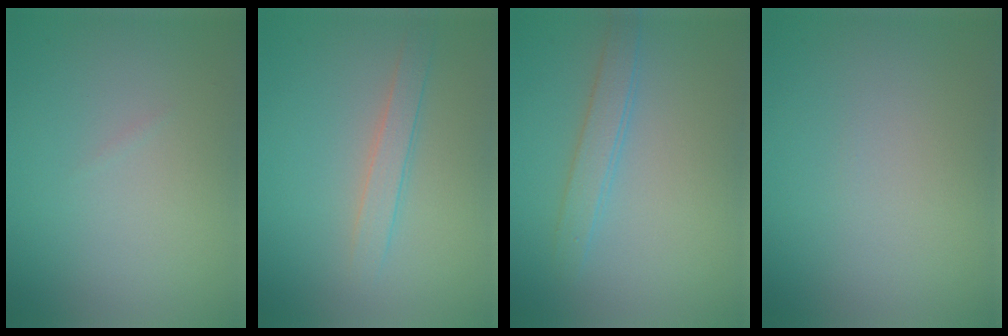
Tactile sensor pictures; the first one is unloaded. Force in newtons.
{"total": 1.9, "press": 1.9, "slide": 0.1}
{"total": 2.0, "press": 2.0, "slide": 0.2}
{"total": 0.0}